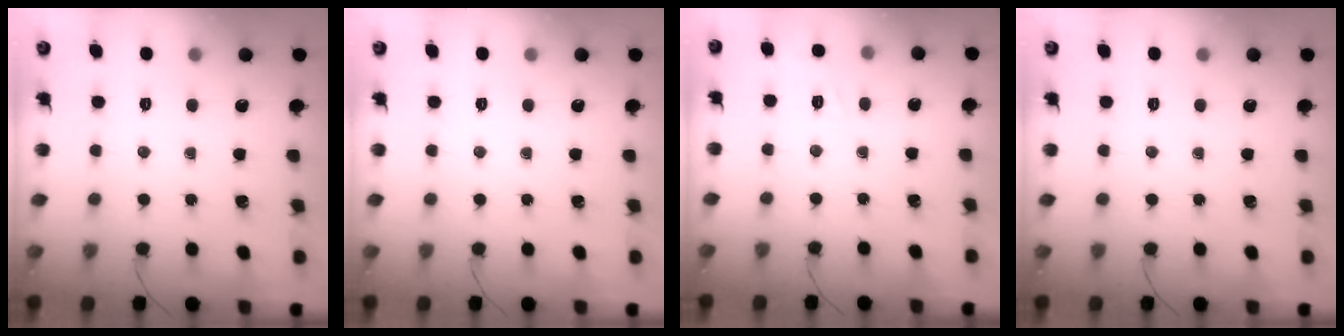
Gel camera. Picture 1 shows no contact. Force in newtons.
{"total": 0.0}
{"total": 2.1, "press": 1.4, "slide": 1.5}
{"total": 0.0}